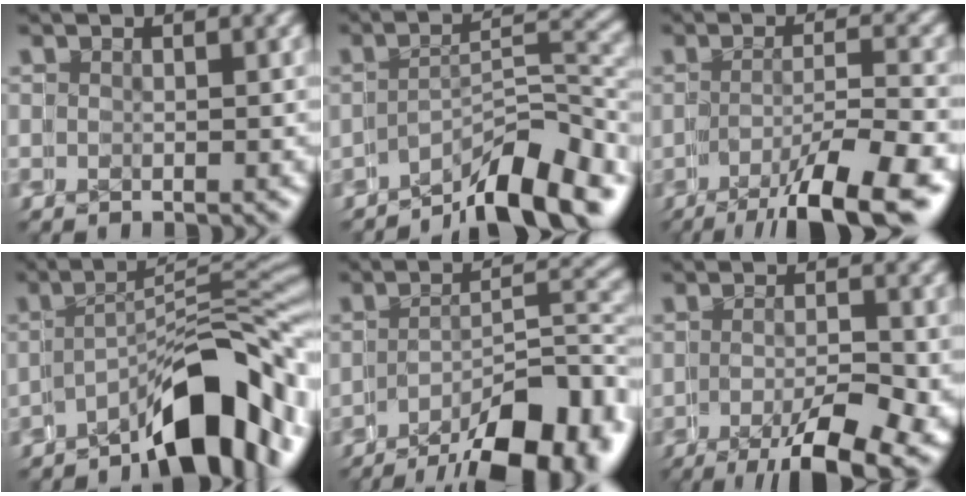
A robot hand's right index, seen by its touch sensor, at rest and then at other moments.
{"total": 8.8, "force": [-7.0, 1.9, 5.1], "torque": [-0.034, 0.003, -0.100]}
{"total": 8.3, "force": [-6.3, 1.7, 5.2], "torque": [-0.056, -0.006, -0.083]}
{"total": 8.2, "force": [-5.5, 1.9, 5.8], "torque": [-0.055, 0.004, -0.076]}
{"total": 9.6, "force": [-6.8, 2.9, 6.1], "torque": [-0.045, 0.002, -0.098]}
{"total": 7.9, "force": [-4.9, 2.3, 5.8], "torque": [-0.060, -0.025, -0.053]}